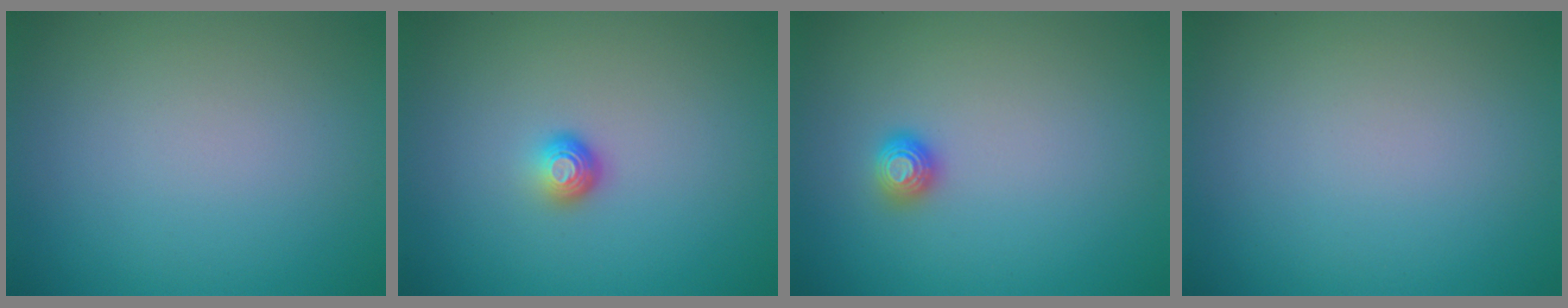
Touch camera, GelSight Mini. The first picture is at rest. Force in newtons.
{"total": 1.4, "press": 1.1, "slide": 1.0}
{"total": 1.1, "press": 1.1, "slide": 0.2}
{"total": 0.0}